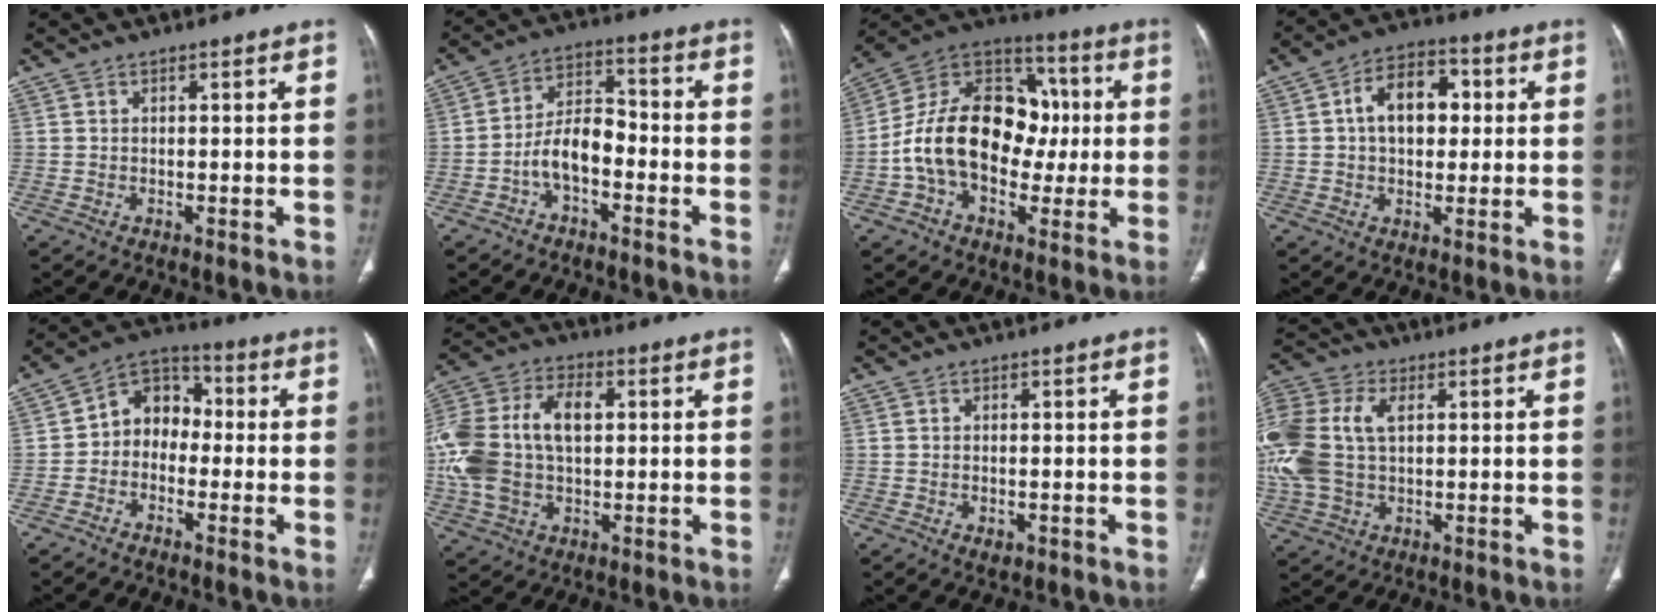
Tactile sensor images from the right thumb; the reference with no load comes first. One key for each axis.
{"total": 7.8, "fx": -3.2, "fy": 4.1, "fz": 5.9, "tx": -0.097, "ty": 0.042, "tz": -0.064}
{"total": 21.6, "fx": -0.9, "fy": 15.2, "fz": 15.2, "tx": -0.240, "ty": 0.046, "tz": -0.016}
{"total": 10.8, "fx": 1.6, "fy": 7.2, "fz": 8.0, "tx": -0.099, "ty": 0.016, "tz": 0.020}
{"total": 8.5, "fx": -1.1, "fy": 6.9, "fz": 4.8, "tx": -0.041, "ty": 0.036, "tz": -0.042}
{"total": 18.8, "fx": 1.3, "fy": 11.9, "fz": 14.5, "tx": -0.312, "ty": 0.023, "tz": 0.026}
{"total": 1.5, "fx": -0.5, "fy": 0.8, "fz": 1.1, "tx": -0.015, "ty": -0.001, "tz": -0.002}
{"total": 18.5, "fx": 2.6, "fy": 12.1, "fz": 13.8, "tx": -0.353, "ty": 0.014, "tz": 0.051}